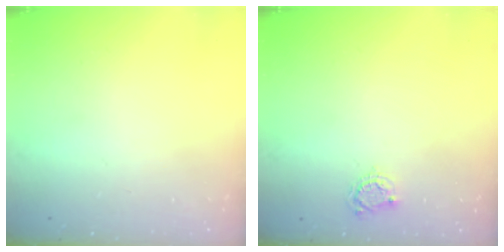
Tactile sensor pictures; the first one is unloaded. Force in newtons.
{"total": 4.1, "press": 4.1, "slide": 0.4}